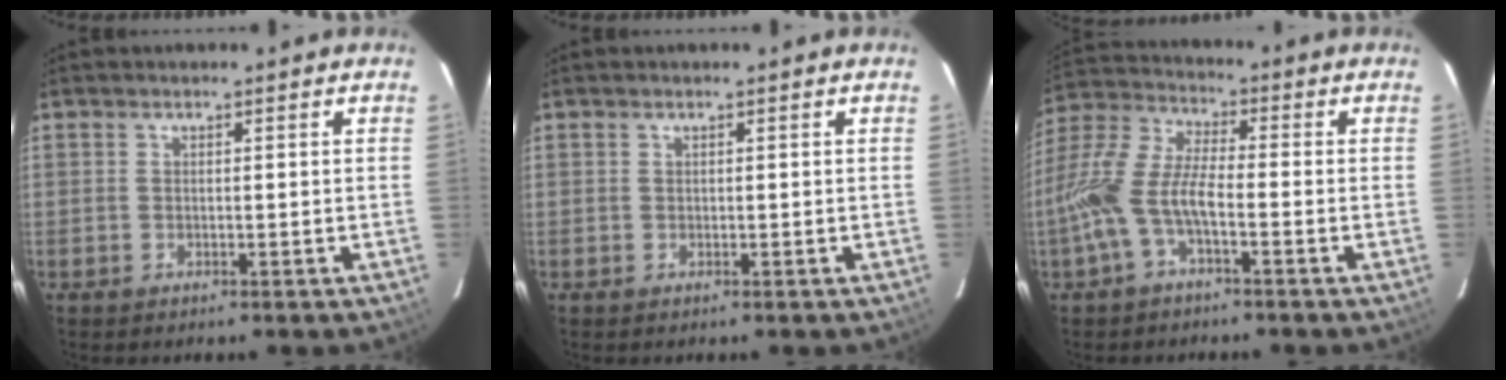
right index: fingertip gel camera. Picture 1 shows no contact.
{"total": 0.0}
{"total": 10.3, "force": [-3.6, 3.2, 9.1], "torque": [-0.209, 0.007, -0.075]}